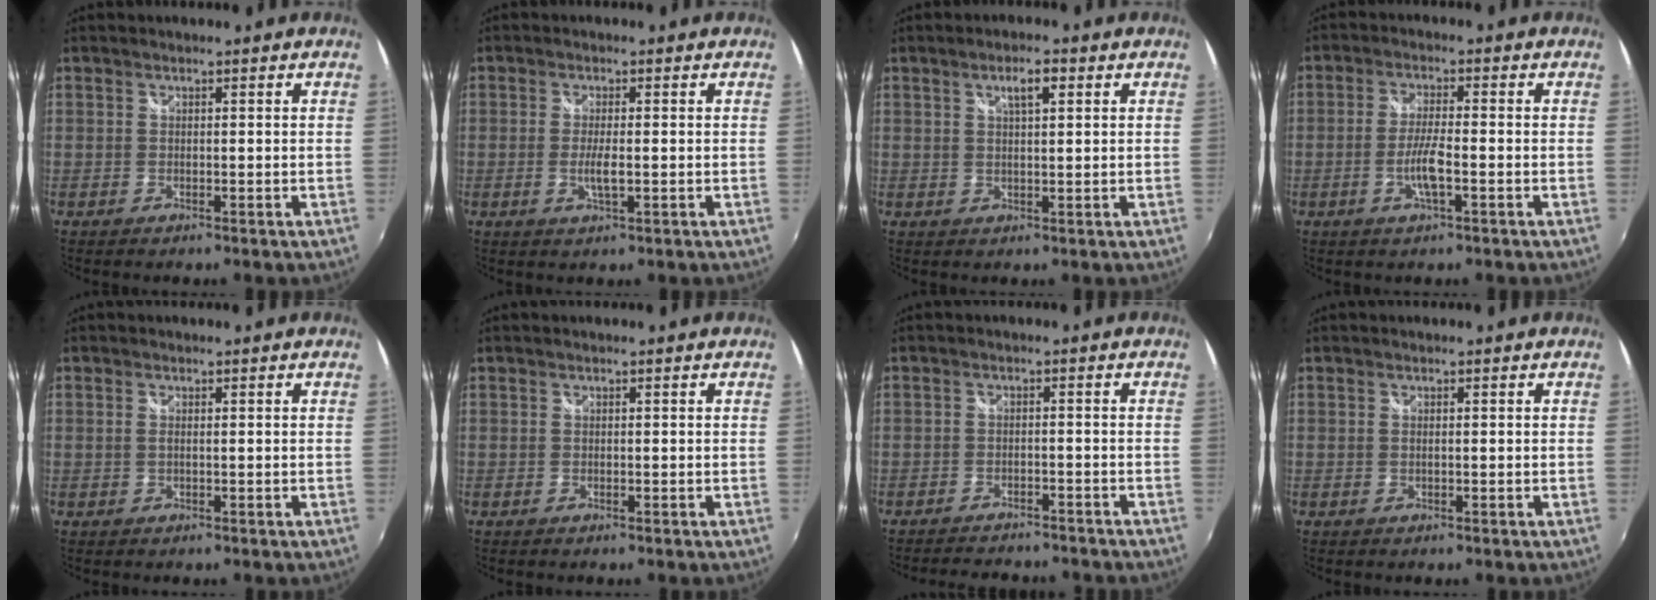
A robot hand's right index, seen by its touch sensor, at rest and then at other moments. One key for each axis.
{"total": 3.1, "fx": -0.6, "fy": 0.5, "fz": 3.0, "tx": -0.059, "ty": -0.007, "tz": -0.011}
{"total": 3.4, "fx": 1.6, "fy": 1.0, "fz": 2.8, "tx": -0.046, "ty": 0.005, "tz": 0.028}
{"total": 5.1, "fx": -1.8, "fy": 0.6, "fz": 4.7, "tx": -0.096, "ty": -0.003, "tz": -0.035}
{"total": 0.7, "fx": 0.1, "fy": 0.1, "fz": 0.6, "tx": -0.015, "ty": 0.000, "tz": -0.001}
{"total": 0.0}
{"total": 10.1, "fx": -9.0, "fy": 2.4, "fz": 3.9, "tx": -0.088, "ty": -0.017, "tz": -0.128}
{"total": 0.0}